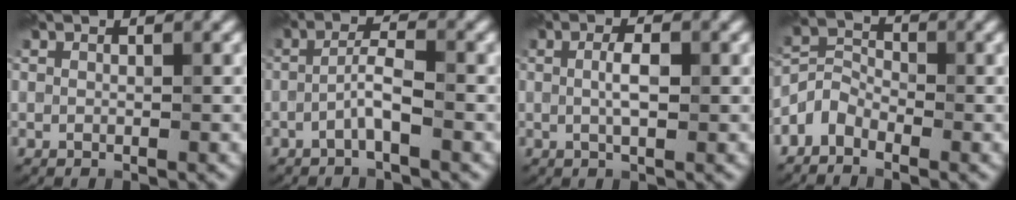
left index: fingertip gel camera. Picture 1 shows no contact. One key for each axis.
{"total": 2.1, "fx": -1.0, "fy": 0.0, "fz": 1.8, "tx": -0.036, "ty": 0.013, "tz": -0.025}
{"total": 2.0, "fx": 0.2, "fy": 0.5, "fz": 1.9, "tx": -0.040, "ty": 0.002, "tz": 0.003}
{"total": 2.6, "fx": -2.1, "fy": 1.4, "fz": 0.6, "tx": -0.013, "ty": 0.010, "tz": -0.054}